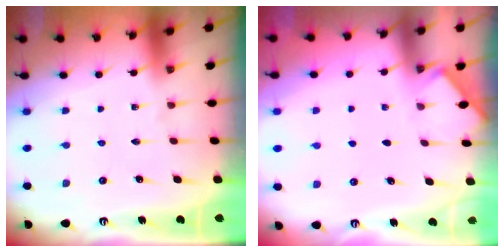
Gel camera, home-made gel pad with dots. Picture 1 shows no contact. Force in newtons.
{"total": 2.0, "press": 2.0, "slide": 0.3}